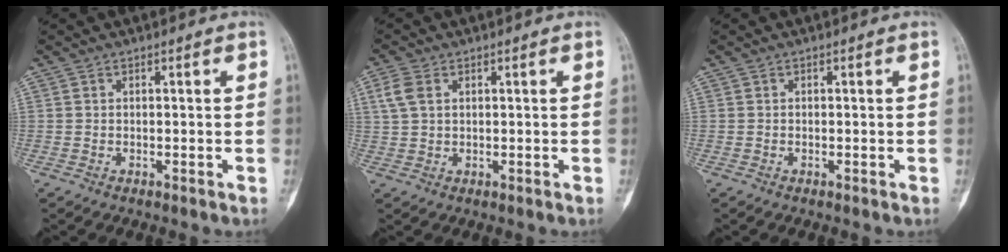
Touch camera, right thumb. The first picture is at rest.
{"total": 3.8, "force": [1.3, 2.5, 2.6], "torque": [-0.068, 0.007, 0.030]}
{"total": 0.0}